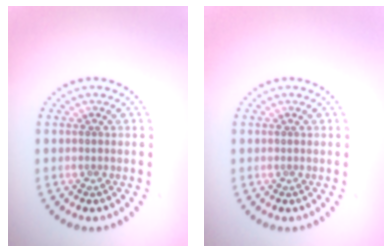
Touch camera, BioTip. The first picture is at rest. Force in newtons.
{"total": 0.0}